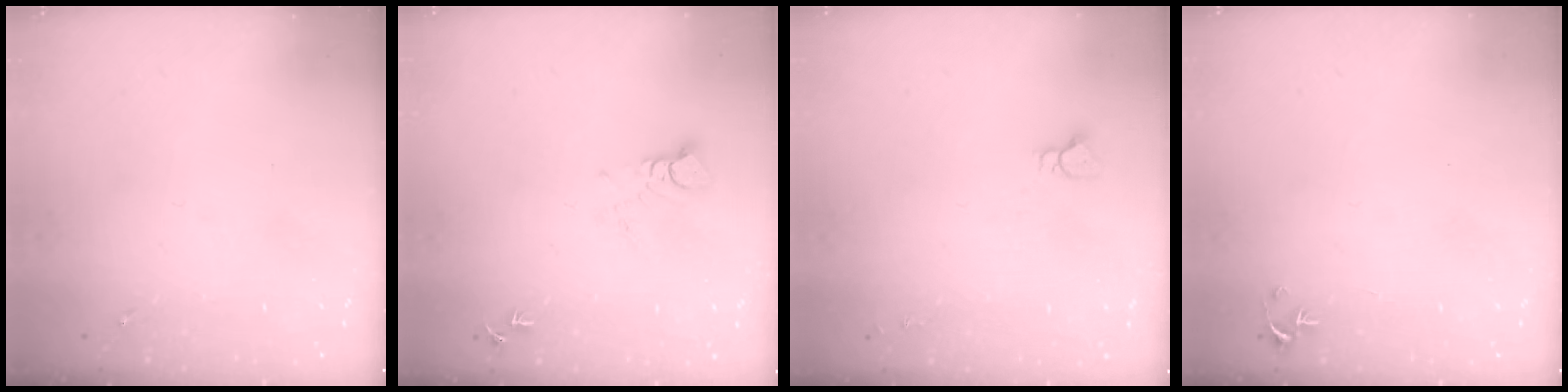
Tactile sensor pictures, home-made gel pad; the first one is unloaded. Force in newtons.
{"total": 4.4, "press": 4.3, "slide": 0.2}
{"total": 3.0, "press": 3.0, "slide": 0.2}
{"total": 2.5, "press": 2.5, "slide": 0.2}